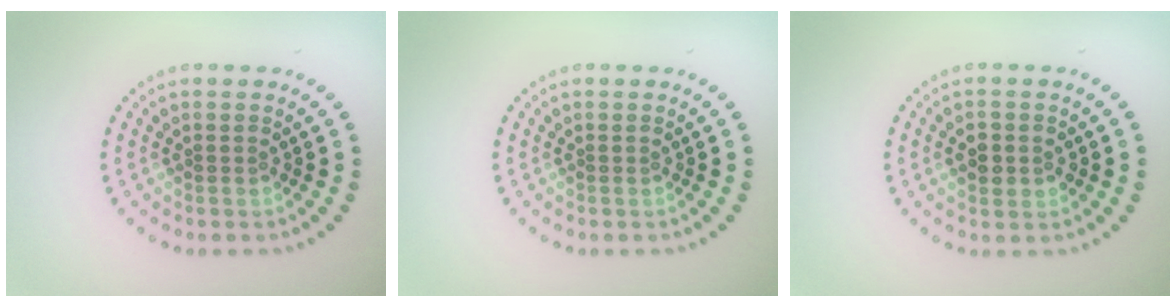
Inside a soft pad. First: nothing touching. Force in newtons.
{"total": 0.0}
{"total": 2.0, "press": 2.0, "slide": 0.2}